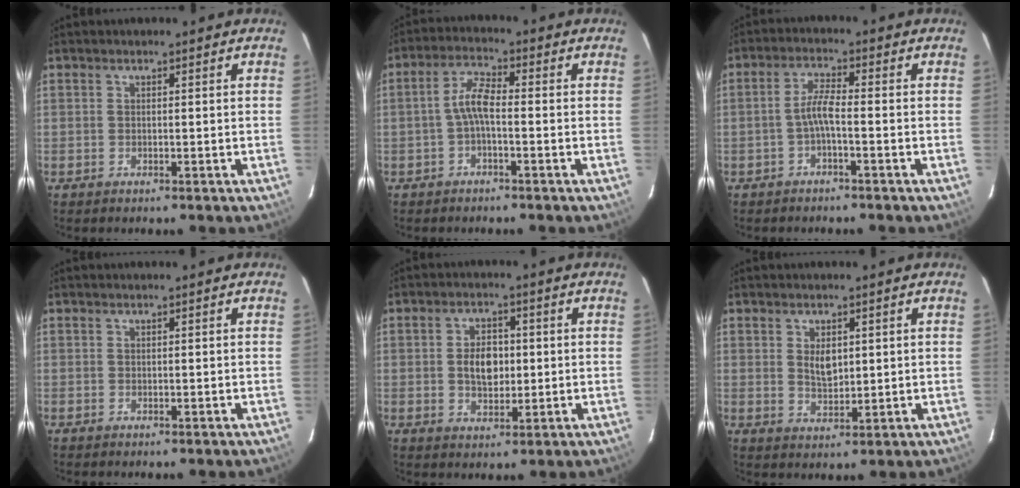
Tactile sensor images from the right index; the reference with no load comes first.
{"total": 4.4, "force": [-1.2, 1.3, 4.0], "torque": [-0.088, 0.015, -0.026]}
{"total": 3.4, "force": [-1.4, 0.2, 3.1], "torque": [-0.067, 0.008, -0.029]}
{"total": 0.0}
{"total": 6.0, "force": [0.1, 3.9, 4.6], "torque": [-0.081, 0.008, 0.005]}
{"total": 4.0, "force": [1.0, 2.4, 3.0], "torque": [-0.050, -0.001, 0.022]}